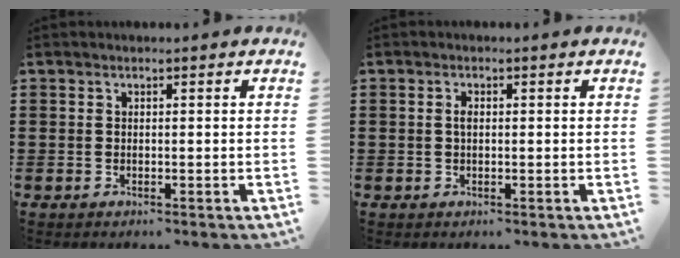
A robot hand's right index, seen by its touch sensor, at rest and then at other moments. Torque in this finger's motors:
{"motor_torque": [0.14, 0.09, 0.17, 0.04]}